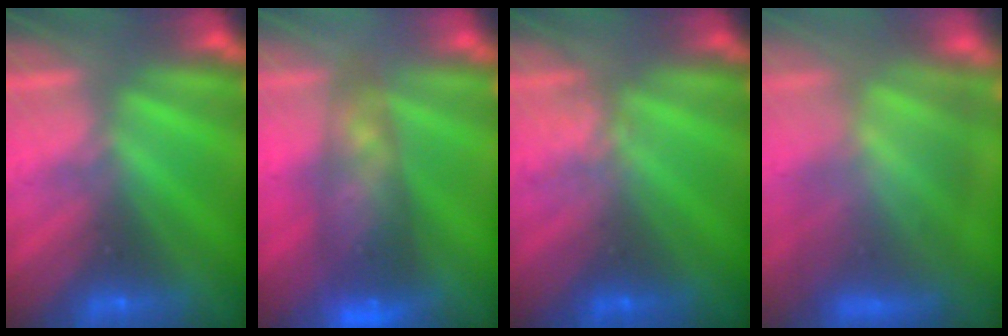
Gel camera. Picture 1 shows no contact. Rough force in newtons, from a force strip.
{"total": 8.2}
{"total": 1.8}
{"total": 9.1}